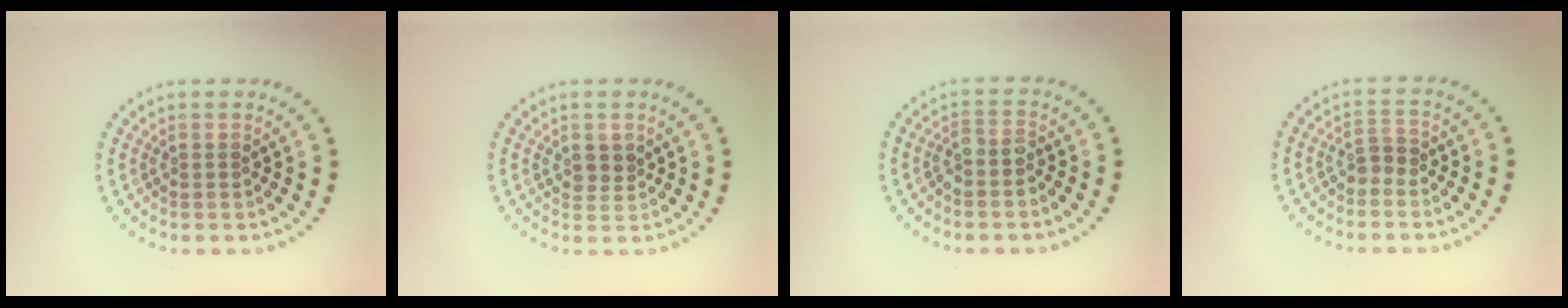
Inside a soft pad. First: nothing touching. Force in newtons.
{"total": 1.7, "press": 1.4, "slide": 0.8}
{"total": 1.7, "press": 1.4, "slide": 0.9}
{"total": 1.2, "press": 1.0, "slide": 0.6}